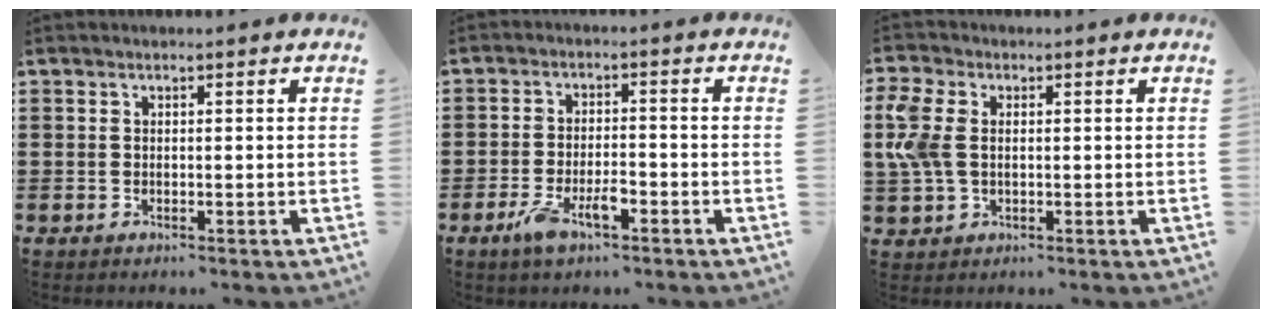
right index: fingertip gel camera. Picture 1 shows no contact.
{"total": 5.2, "force": [-2.8, 1.8, 4.0], "torque": [-0.084, 0.000, -0.054]}
{"total": 6.4, "force": [0.9, 4.1, 4.9], "torque": [-0.136, 0.001, 0.008]}